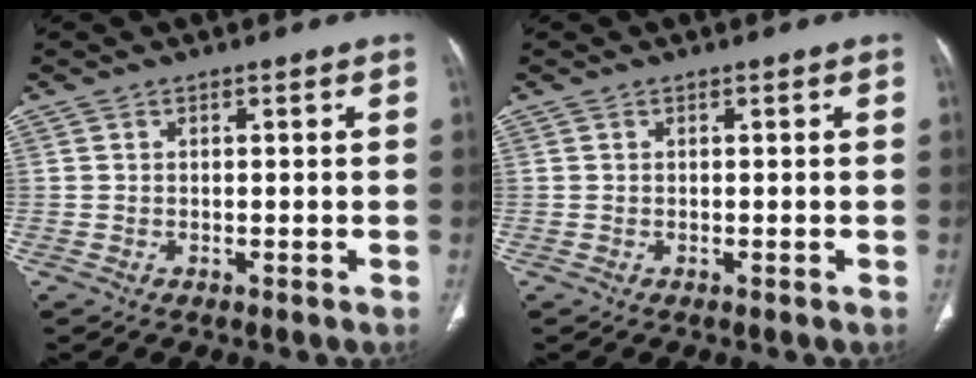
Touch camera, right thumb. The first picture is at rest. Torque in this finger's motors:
{"motor_torque": [0.00, 0.00, 0.00, 0.00, 0.02]}